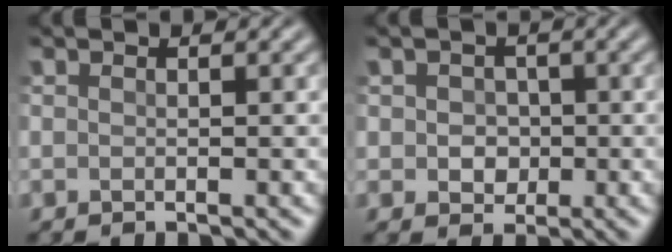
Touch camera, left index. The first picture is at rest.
{"total": 2.3, "force": [0.0, 2.0, 1.2], "torque": [-0.016, -0.002, -0.003]}